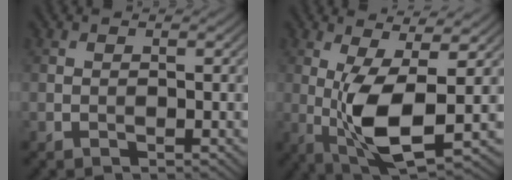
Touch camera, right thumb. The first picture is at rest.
{"total": 9.2, "force": [-0.4, 3.0, 8.7], "torque": [-0.180, -0.004, -0.003]}